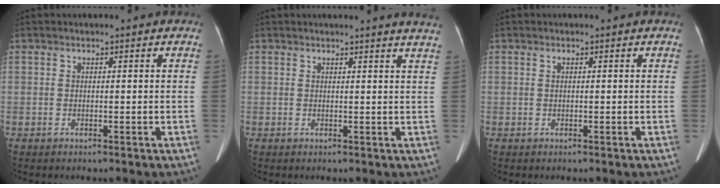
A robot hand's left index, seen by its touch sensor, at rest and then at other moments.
{"total": 5.3, "force": [5.0, -0.6, 1.8], "torque": [-0.019, -0.010, 0.032]}
{"total": 0.0}